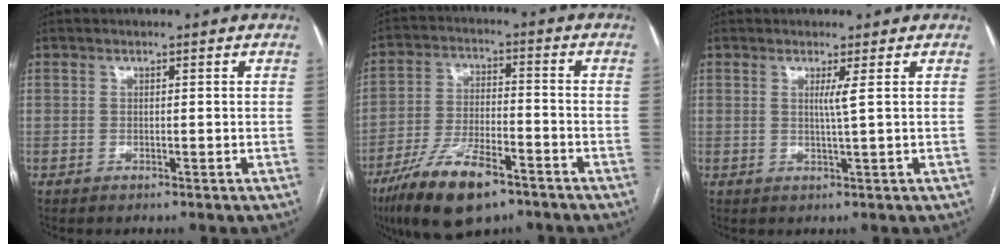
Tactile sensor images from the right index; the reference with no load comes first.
{"total": 13.6, "force": [-8.8, 4.0, 9.5], "torque": [-0.181, -0.015, -0.151]}
{"total": 1.8, "force": [0.6, -0.7, 1.5], "torque": [-0.031, -0.006, 0.012]}